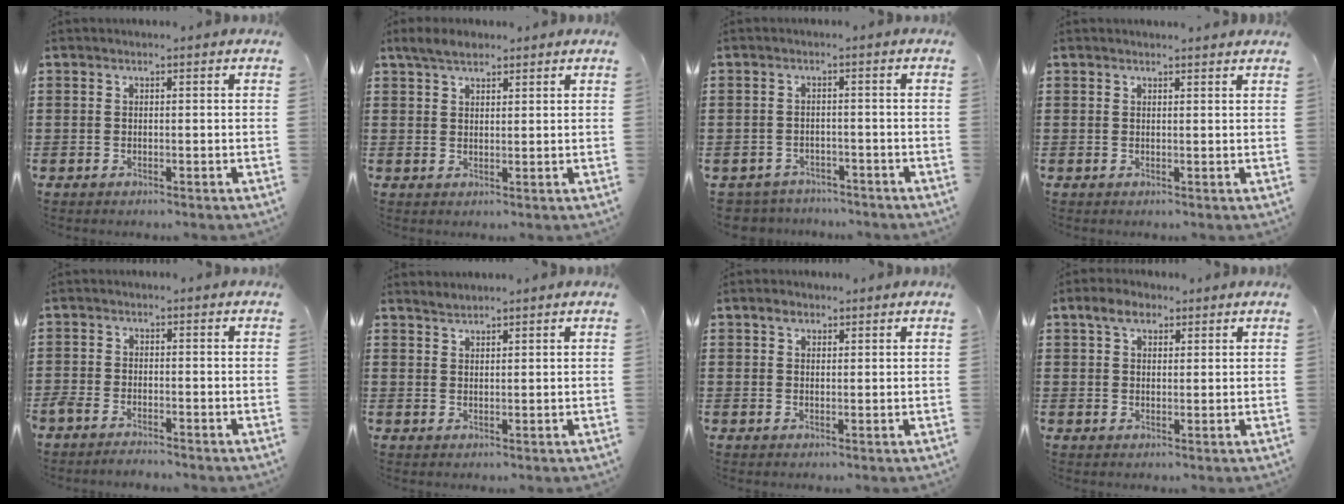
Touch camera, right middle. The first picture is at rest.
{"total": 2.7, "force": [2.3, 0.9, 1.2], "torque": [-0.021, 0.002, 0.042]}
{"total": 2.8, "force": [-2.8, 0.5, -0.3], "torque": [-0.002, -0.002, -0.063]}
{"total": 0.9, "force": [0.9, -0.1, 0.2], "torque": [0.003, -0.006, 0.016]}
{"total": 2.4, "force": [-2.4, 0.4, 0.4], "torque": [-0.027, -0.004, -0.054]}
{"total": 1.3, "force": [1.3, -0.2, -0.1], "torque": [-0.001, 0.000, 0.026]}
{"total": 1.8, "force": [1.3, 1.0, 0.7], "torque": [-0.010, 0.001, 0.022]}
{"total": 3.7, "force": [2.5, 2.0, 2.0], "torque": [-0.038, 0.007, 0.043]}